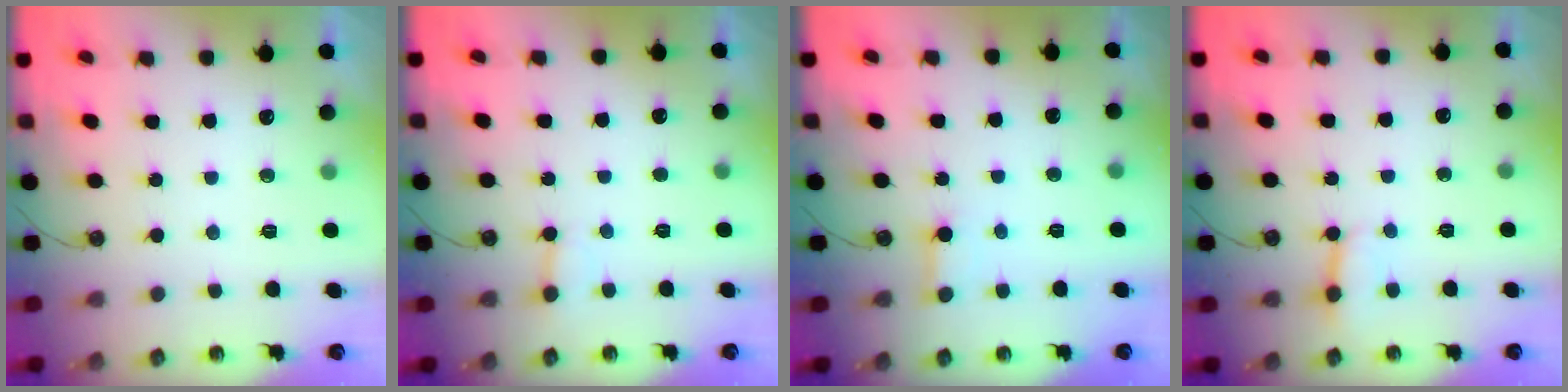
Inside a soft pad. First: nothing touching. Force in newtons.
{"total": 3.6, "press": 3.6, "slide": 0.8}
{"total": 2.6, "press": 2.6, "slide": 0.1}
{"total": 3.6, "press": 3.6, "slide": 0.2}